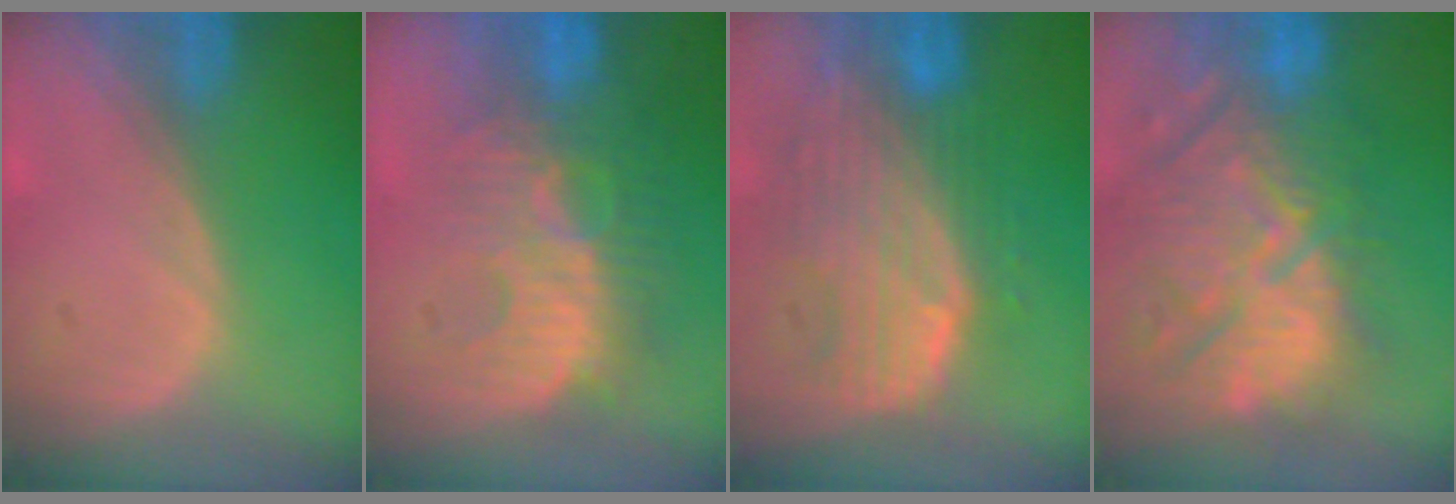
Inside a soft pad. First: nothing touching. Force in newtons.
{"total": 9.1, "press": 8.9, "slide": 1.8}
{"total": 10.3, "press": 8.9, "slide": 5.1}
{"total": 13.1, "press": 12.3, "slide": 4.5}